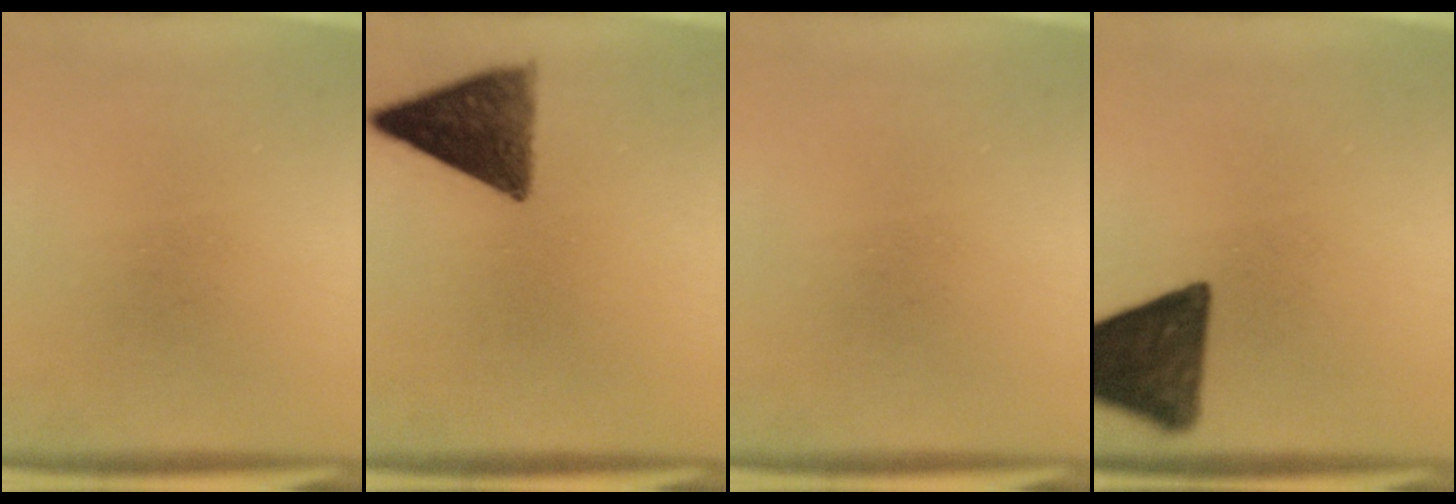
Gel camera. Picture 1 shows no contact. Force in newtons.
{"total": 9.5}
{"total": 0.0}
{"total": 13.7}